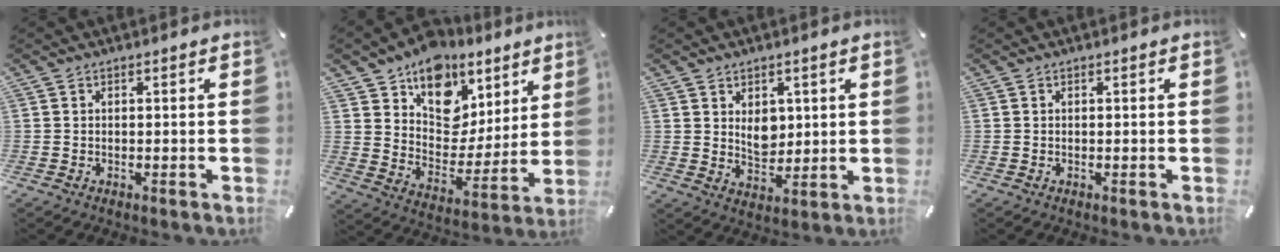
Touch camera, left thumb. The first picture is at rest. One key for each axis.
{"total": 13.7, "fx": 8.5, "fy": 10.2, "fz": 3.7, "tx": -0.046, "ty": -0.080, "tz": 0.152}
{"total": 6.1, "fx": 2.2, "fy": 4.8, "fz": 3.1, "tx": -0.039, "ty": -0.010, "tz": 0.037}
{"total": 0.0}